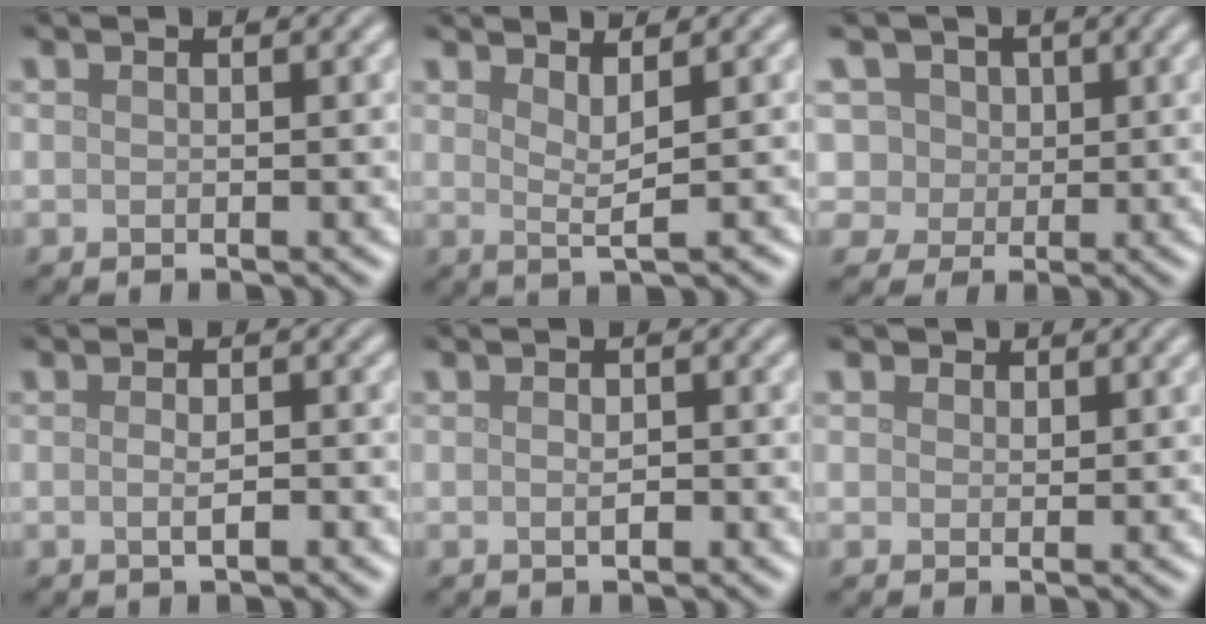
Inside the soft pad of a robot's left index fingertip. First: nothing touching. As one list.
[{"total": 2.1, "force": [1.0, 0.4, 1.8], "torque": [-0.027, -0.004, 0.017]}, {"total": 8.4, "force": [3.7, 6.5, 3.9], "torque": [-0.060, 0.022, 0.030]}, {"total": 1.7, "force": [-0.4, 0.5, 1.5], "torque": [-0.029, -0.002, -0.008]}, {"total": 1.4, "force": [-0.3, 0.6, 1.3], "torque": [-0.023, 0.000, -0.005]}, {"total": 1.0, "force": [0.7, 0.7, 0.2], "torque": [-0.003, -0.002, 0.008]}]